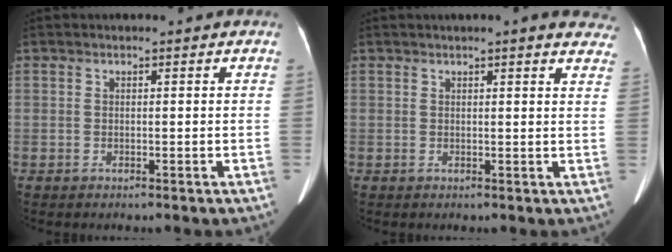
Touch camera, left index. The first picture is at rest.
{"total": 9.0, "force": [7.7, 1.4, 4.3], "torque": [-0.033, -0.003, 0.068]}